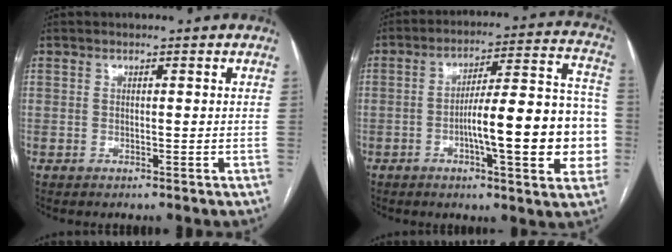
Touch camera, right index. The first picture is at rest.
{"total": 17.9, "force": [-3.5, 3.4, 17.2], "torque": [-0.227, 0.029, -0.047]}